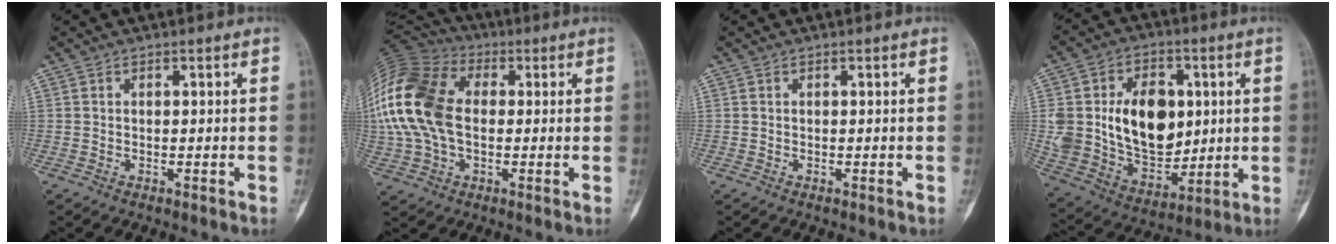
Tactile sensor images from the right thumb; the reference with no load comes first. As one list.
[{"total": 21.3, "force": [0.9, 14.0, 15.9], "torque": [-0.361, 0.018, 0.012]}, {"total": 0.0}, {"total": 20.7, "force": [2.9, 14.5, 14.5], "torque": [-0.218, -0.009, 0.070]}]